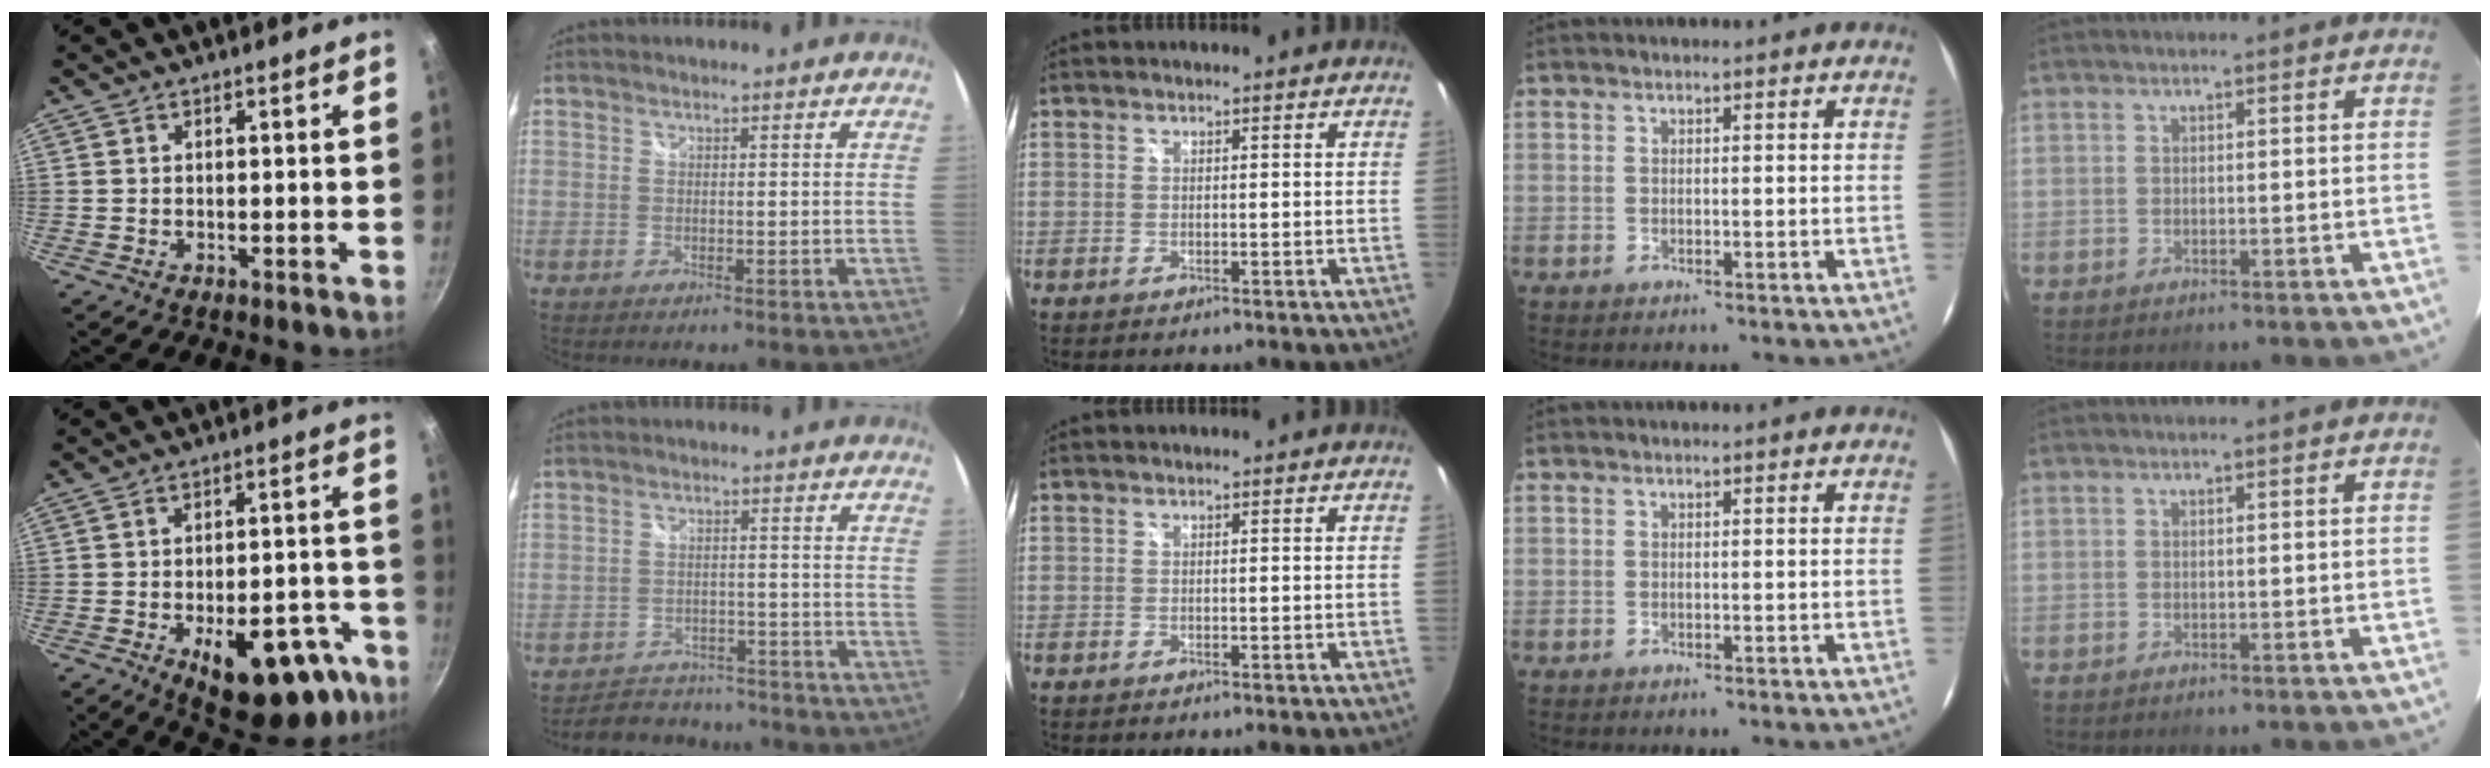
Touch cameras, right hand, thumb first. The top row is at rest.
{"thumb": {"total": 19.6, "force": [-9.6, 9.6, 14.0], "torque": [-0.120, 0.037, -0.118]}, "index": {"total": 12.3, "force": [-10.8, 5.1, 3.0], "torque": [-0.078, 0.021, -0.139]}}